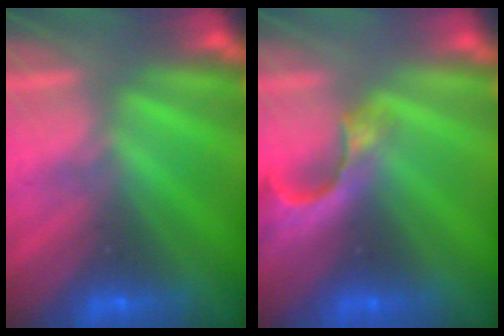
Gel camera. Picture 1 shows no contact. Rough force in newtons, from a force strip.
{"total": 4.4}